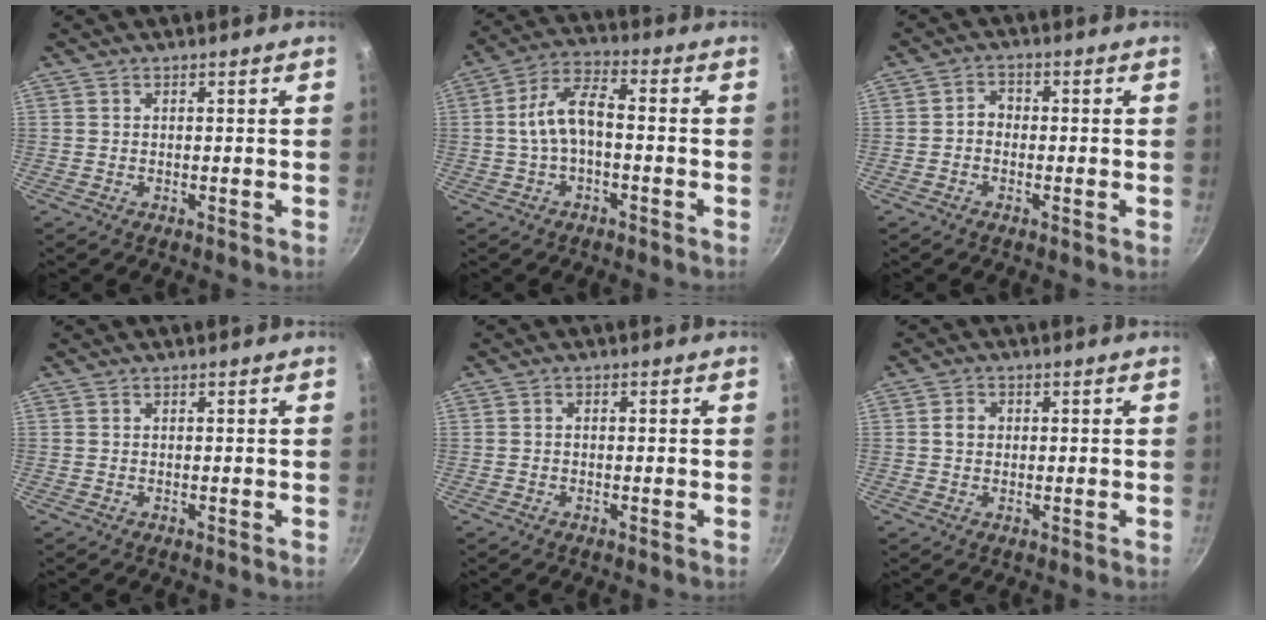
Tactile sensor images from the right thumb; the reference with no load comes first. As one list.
[{"total": 8.6, "force": [-1.2, 4.1, 7.5], "torque": [-0.135, 0.040, -0.031]}, {"total": 2.6, "force": [-0.8, 2.1, 1.4], "torque": [-0.014, 0.016, -0.022]}, {"total": 0.0}, {"total": 0.7, "force": [-0.2, 0.5, 0.5], "torque": [-0.008, 0.006, -0.004]}, {"total": 2.6, "force": [0.3, 2.3, 1.3], "torque": [-0.012, 0.005, 0.001]}]